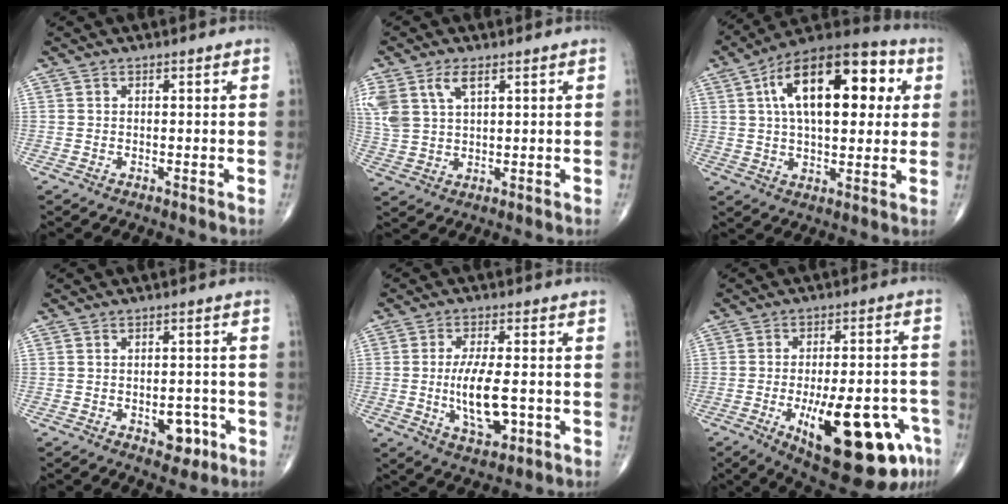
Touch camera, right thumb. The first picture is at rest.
{"total": 8.9, "force": [4.2, 4.8, 6.1], "torque": [-0.143, -0.002, 0.092]}
{"total": 22.5, "force": [5.9, 11.0, 18.8], "torque": [-0.271, 0.020, 0.083]}
{"total": 5.7, "force": [-2.0, 3.7, 3.8], "torque": [-0.019, 0.011, -0.019]}
{"total": 9.9, "force": [-1.4, 4.1, 8.9], "torque": [-0.157, -0.004, -0.017]}
{"total": 23.1, "force": [-9.4, 8.4, 19.4], "torque": [-0.225, 0.021, -0.114]}